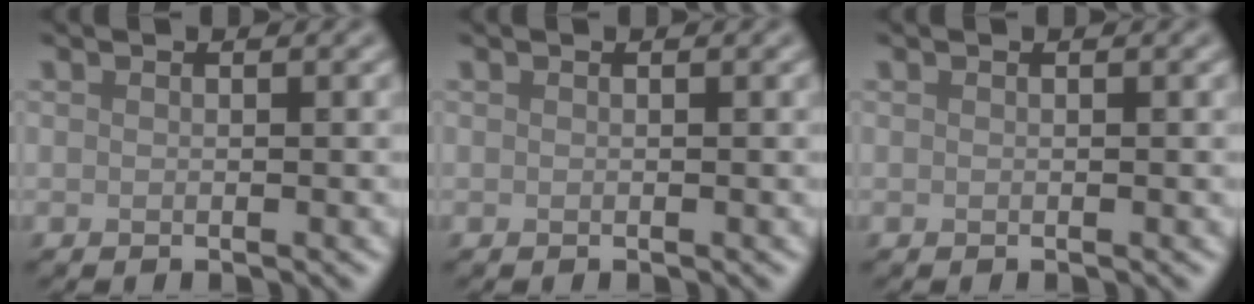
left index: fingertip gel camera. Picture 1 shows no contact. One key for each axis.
{"total": 0.0}
{"total": 0.0}